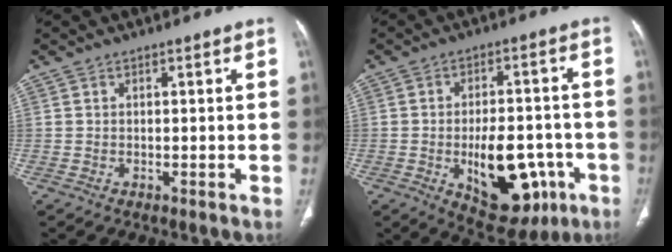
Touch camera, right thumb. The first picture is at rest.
{"total": 16.4, "force": [-5.1, 8.6, 12.9], "torque": [-0.153, 0.021, -0.054]}